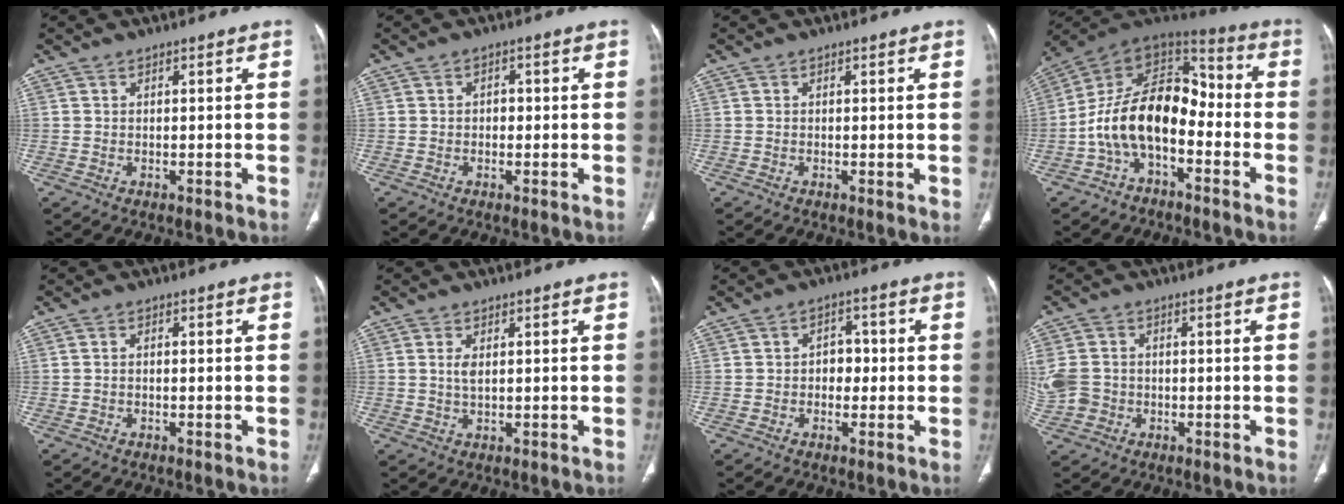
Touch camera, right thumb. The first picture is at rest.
{"total": 1.6, "force": [-0.1, 1.2, 1.0], "torque": [-0.007, 0.006, -0.004]}
{"total": 0.7, "force": [0.1, 0.2, 0.7], "torque": [-0.015, -0.004, 0.000]}
{"total": 16.5, "force": [-4.3, 9.8, 12.6], "torque": [-0.201, 0.077, -0.085]}
{"total": 0.6, "force": [-0.2, 0.4, 0.5], "torque": [-0.007, 0.001, -0.008]}
{"total": 2.2, "force": [0.5, 1.1, 1.9], "torque": [-0.040, -0.002, 0.014]}
{"total": 3.9, "force": [-0.4, 3.0, 2.4], "torque": [-0.012, 0.014, -0.012]}
{"total": 7.9, "force": [-1.2, 6.8, 3.8], "torque": [-0.090, 0.018, -0.013]}